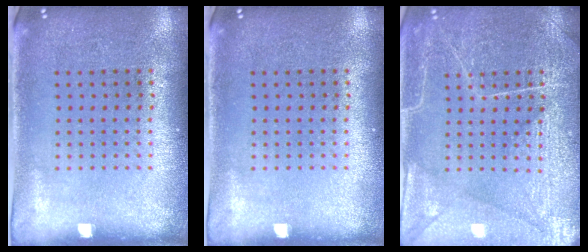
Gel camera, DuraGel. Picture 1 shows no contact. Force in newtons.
{"total": 0.0}
{"total": 5.7, "press": 5.6, "slide": 0.7}